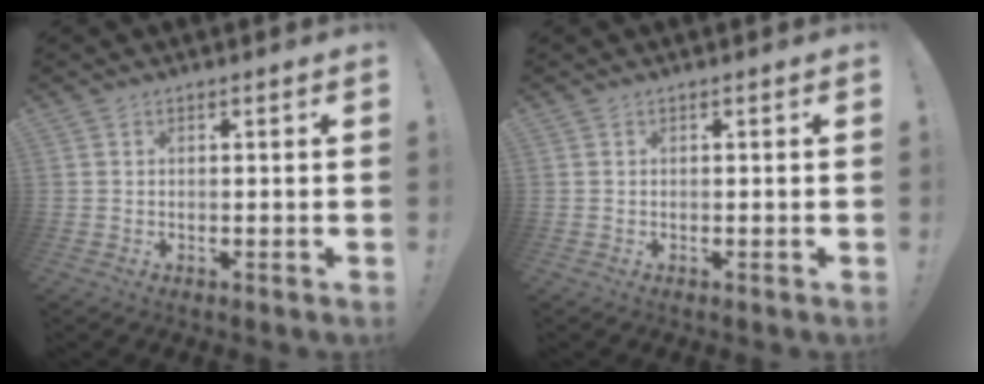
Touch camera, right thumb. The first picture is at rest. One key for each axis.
{"total": 0.0}